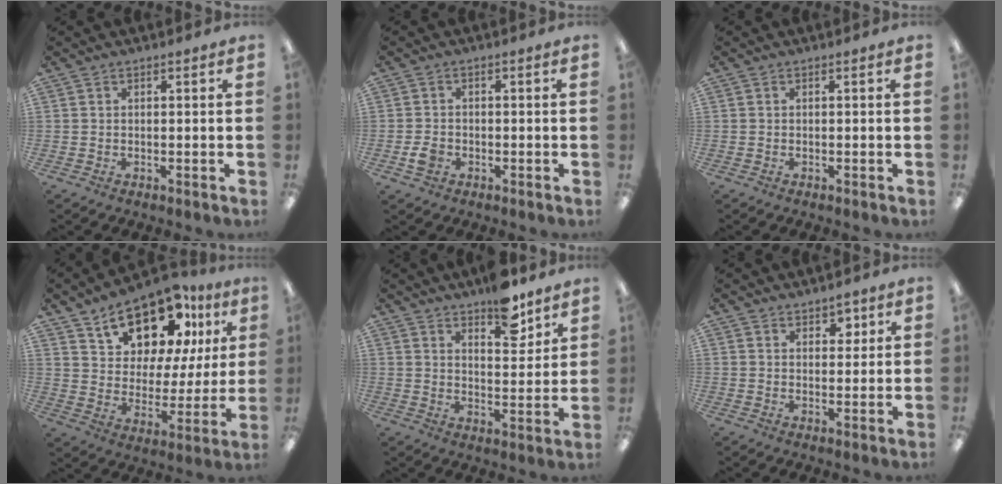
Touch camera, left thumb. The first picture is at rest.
{"total": 2.8, "force": [-1.0, 2.2, 1.4], "torque": [-0.022, 0.005, -0.017]}
{"total": 0.0}
{"total": 17.1, "force": [12.2, 8.6, 8.3], "torque": [-0.130, -0.077, 0.214]}
{"total": 10.0, "force": [7.7, 4.1, 5.0], "torque": [-0.047, -0.051, 0.129]}
{"total": 3.4, "force": [2.6, 1.9, 1.0], "torque": [-0.001, -0.011, 0.043]}